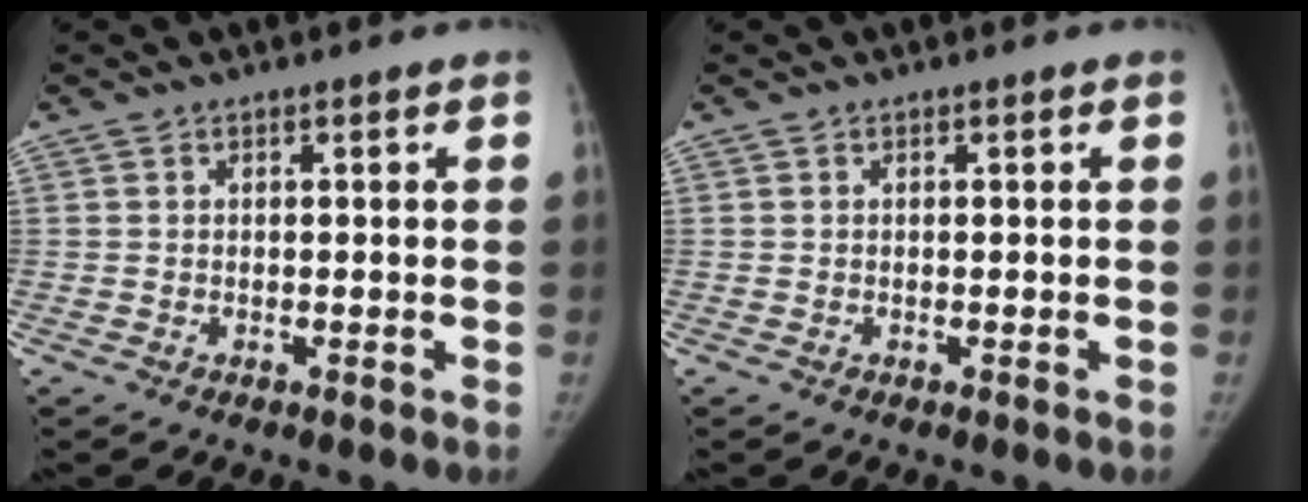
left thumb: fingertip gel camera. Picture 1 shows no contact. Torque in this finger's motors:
{"motor_torque": [-0.01, 0.02, -0.13, -0.03, 0.00]}